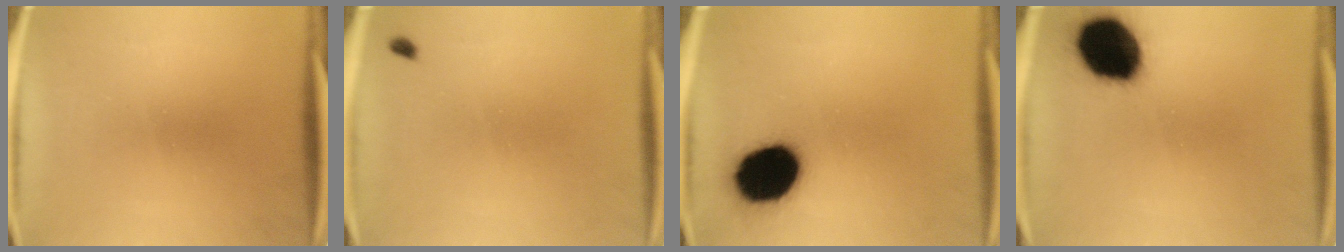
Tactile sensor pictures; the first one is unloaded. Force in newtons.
{"total": 0.8}
{"total": 17.0}
{"total": 18.8}